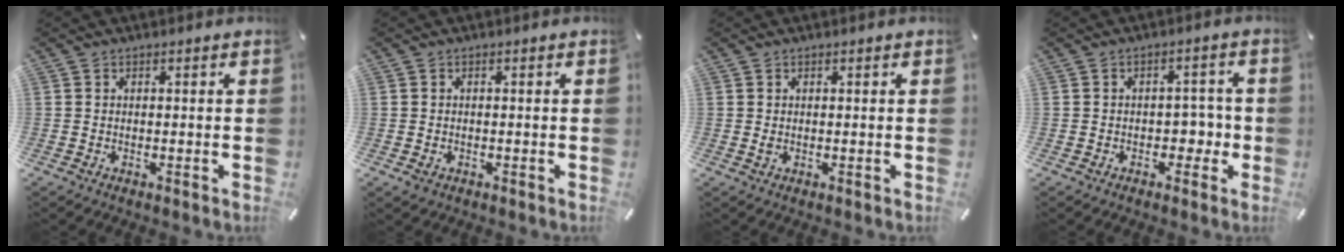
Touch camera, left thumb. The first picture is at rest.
{"total": 0.9, "force": [-0.4, 0.8, 0.2], "torque": [-0.004, 0.003, -0.008]}
{"total": 0.7, "force": [0.1, 0.6, 0.3], "torque": [0.000, 0.000, -0.001]}
{"total": 5.2, "force": [-1.3, 3.7, 3.4], "torque": [-0.042, 0.005, -0.026]}